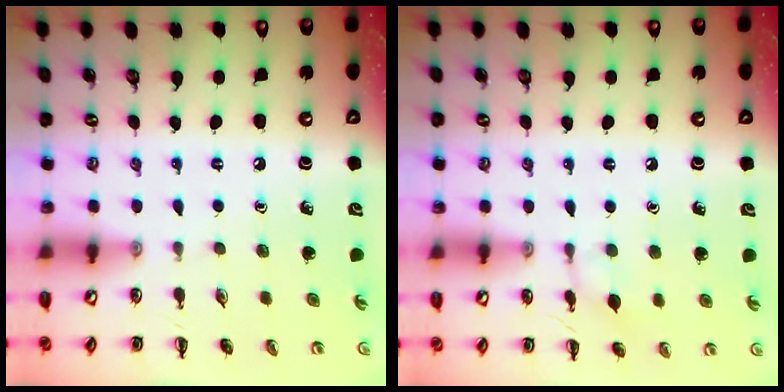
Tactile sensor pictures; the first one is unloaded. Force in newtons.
{"total": 5.8, "press": 5.5, "slide": 2.0}